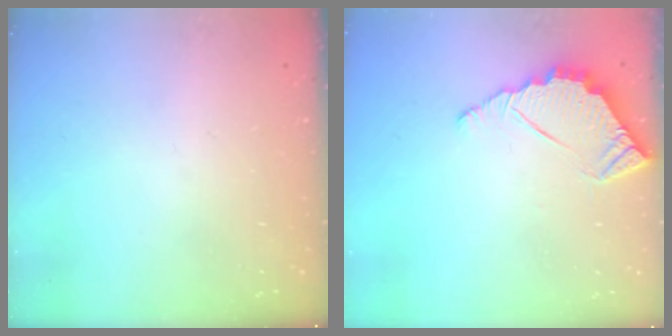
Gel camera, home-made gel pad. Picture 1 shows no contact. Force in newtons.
{"total": 5.1, "press": 5.1, "slide": 0.4}